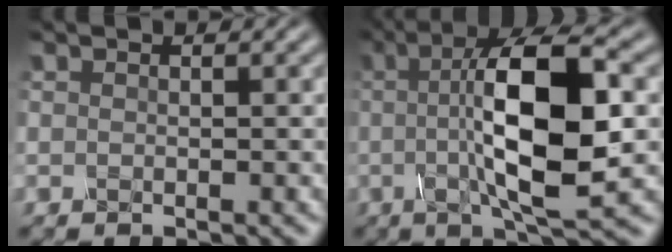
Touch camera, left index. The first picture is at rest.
{"total": 11.4, "force": [0.4, 3.3, 11.0], "torque": [-0.169, 0.009, 0.004]}